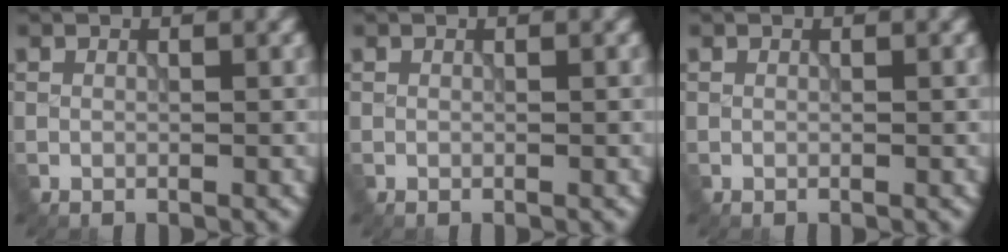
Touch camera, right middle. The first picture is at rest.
{"total": 0.0}
{"total": 0.0}